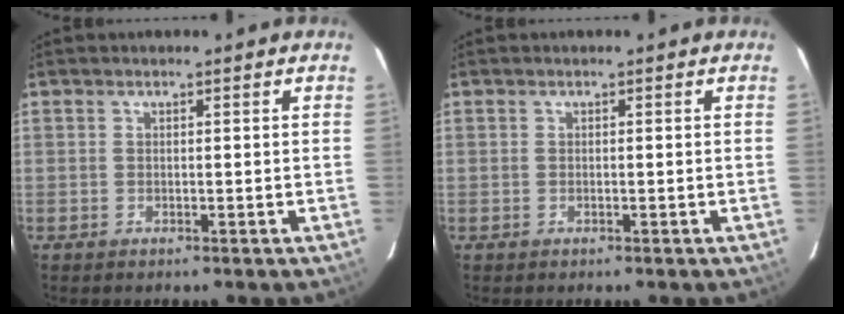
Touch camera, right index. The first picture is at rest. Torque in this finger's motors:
{"motor_torque": [0.05, 0.01, 0.01, 0.01]}